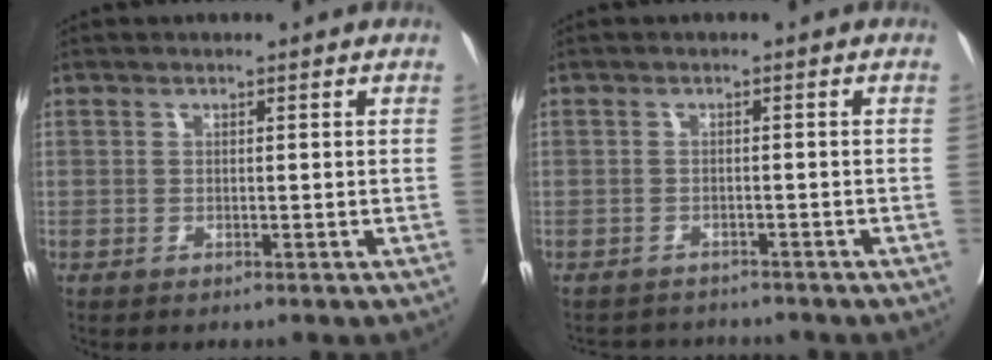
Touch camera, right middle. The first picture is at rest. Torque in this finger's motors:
{"motor_torque": [0.23, -0.47, 0.05, 0.00]}